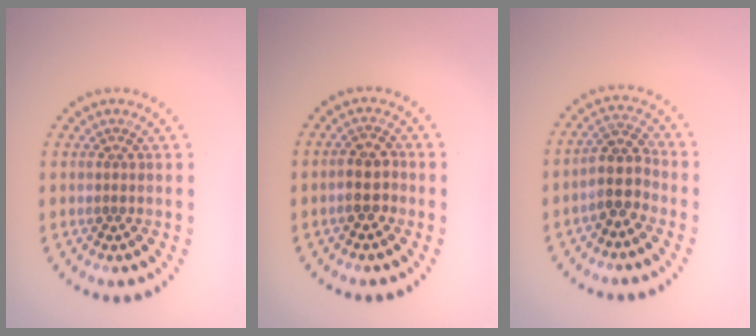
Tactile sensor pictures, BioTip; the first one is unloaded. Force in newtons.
{"total": 2.3, "press": 2.2, "slide": 0.7}
{"total": 2.9, "press": 2.5, "slide": 1.5}